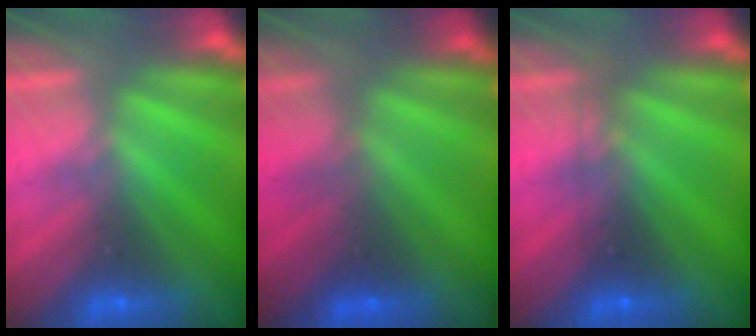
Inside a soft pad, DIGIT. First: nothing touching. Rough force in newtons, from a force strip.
{"total": 2.8}
{"total": 2.3}